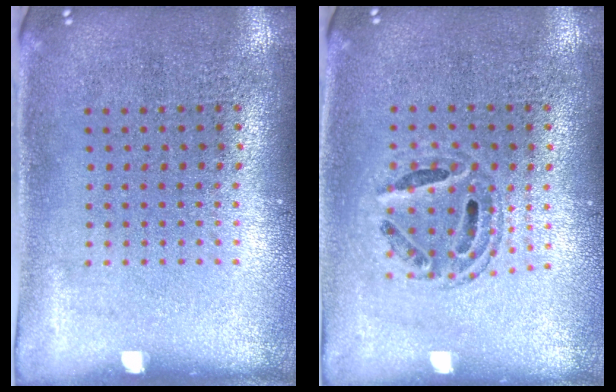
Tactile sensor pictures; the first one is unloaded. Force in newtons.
{"total": 0.7, "press": 0.7, "slide": 0.2}